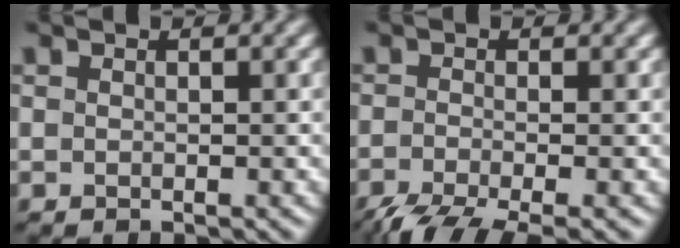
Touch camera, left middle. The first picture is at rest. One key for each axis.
{"total": 5.1, "fx": -3.7, "fy": 0.9, "fz": 3.4, "tx": -0.062, "ty": -0.011, "tz": -0.075}